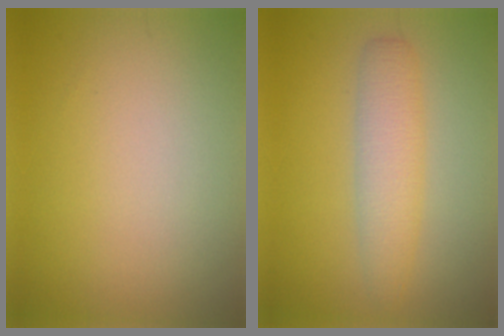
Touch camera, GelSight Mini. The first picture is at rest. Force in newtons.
{"total": 3.6, "press": 3.6, "slide": 0.2}